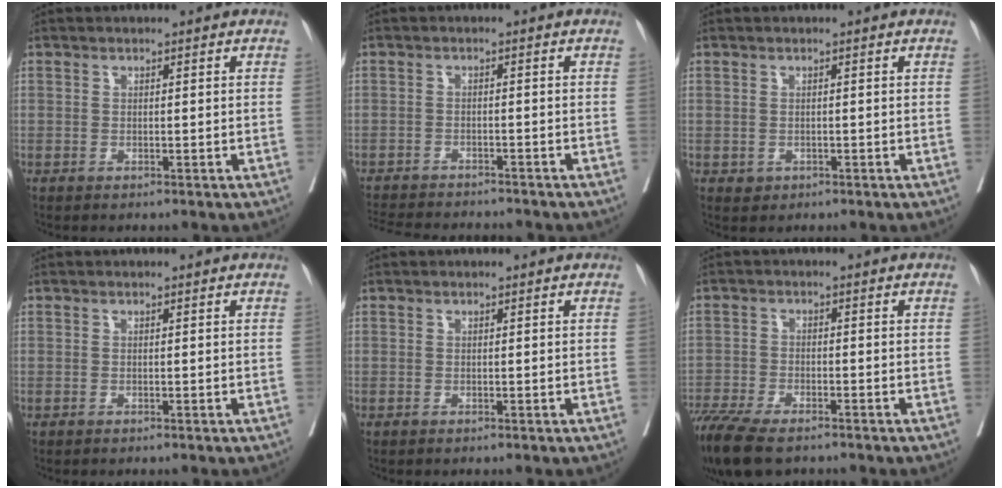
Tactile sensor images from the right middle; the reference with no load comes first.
{"total": 12.2, "force": [-11.3, 2.0, 4.2], "torque": [-0.081, -0.008, -0.157]}
{"total": 1.3, "force": [-0.4, 1.1, 0.5], "torque": [-0.009, 0.003, 0.002]}
{"total": 0.0}
{"total": 0.0}
{"total": 11.3, "force": [-8.8, 3.2, 6.3], "torque": [-0.119, -0.017, -0.147]}